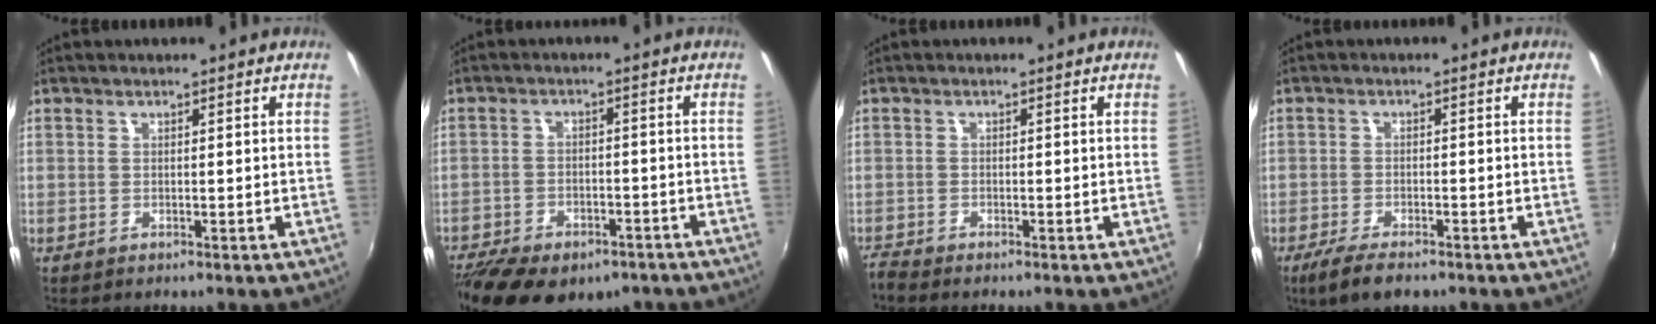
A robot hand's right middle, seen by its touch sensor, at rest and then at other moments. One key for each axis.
{"total": 17.6, "fx": -12.2, "fy": 8.7, "fz": 9.3, "tx": -0.212, "ty": -0.037, "tz": -0.178}
{"total": 2.0, "fx": -2.0, "fy": 0.0, "fz": 0.3, "tx": -0.014, "ty": -0.012, "tz": -0.042}
{"total": 5.8, "fx": -4.3, "fy": 1.7, "fz": 3.6, "tx": -0.090, "ty": -0.017, "tz": -0.078}